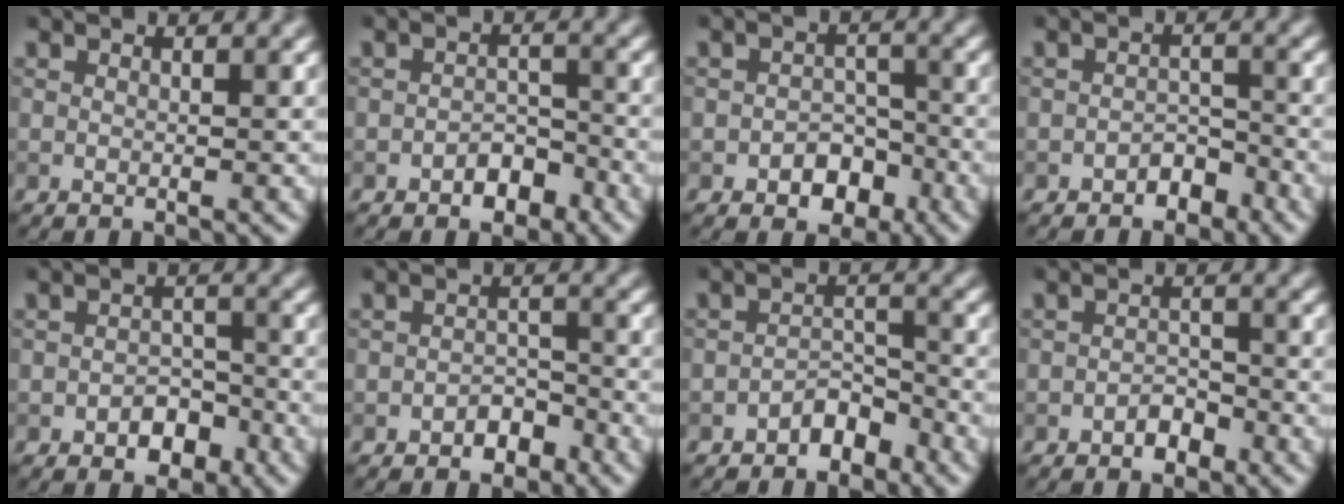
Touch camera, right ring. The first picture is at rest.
{"total": 2.4, "force": [-1.5, 1.5, 1.2], "torque": [-0.014, 0.006, -0.025]}
{"total": 3.2, "force": [-1.6, 2.3, 1.5], "torque": [-0.009, 0.002, -0.025]}
{"total": 2.1, "force": [-1.5, 1.2, 0.8], "torque": [-0.007, 0.008, -0.026]}
{"total": 2.7, "force": [-1.5, 1.8, 1.4], "torque": [-0.013, 0.003, -0.023]}
{"total": 2.1, "force": [-1.4, 1.3, 0.9], "torque": [-0.009, 0.006, -0.024]}
{"total": 2.5, "force": [-1.9, 1.3, 1.1], "torque": [-0.011, 0.013, -0.034]}
{"total": 1.7, "force": [-1.1, 1.0, 0.8], "torque": [-0.010, 0.005, -0.020]}